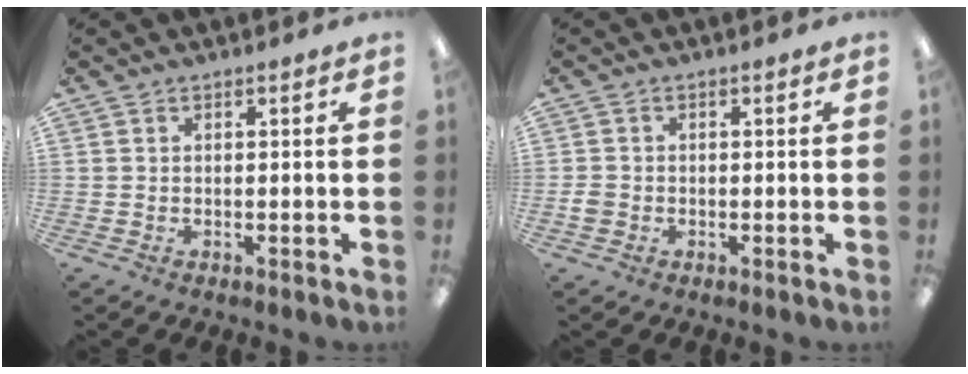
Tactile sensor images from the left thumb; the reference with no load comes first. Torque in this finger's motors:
{"motor_torque": [-0.26, 0.27, 0.22, -0.11, 0.00]}